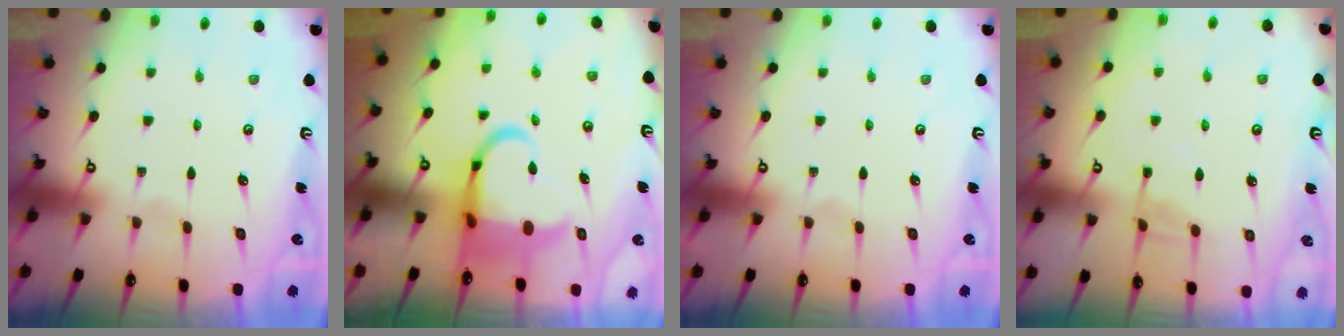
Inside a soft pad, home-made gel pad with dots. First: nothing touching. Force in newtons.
{"total": 9.5, "press": 9.3, "slide": 1.7}
{"total": 0.0}
{"total": 6.4, "press": 6.3, "slide": 0.6}